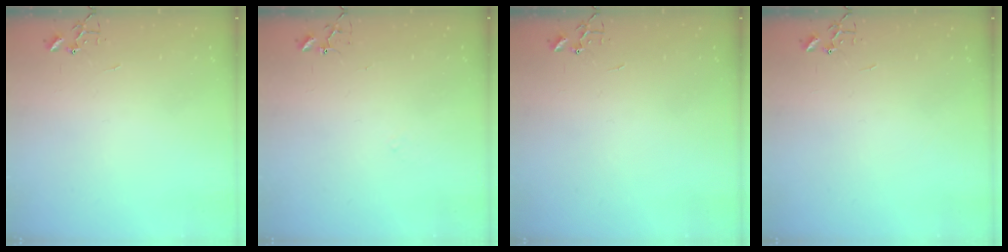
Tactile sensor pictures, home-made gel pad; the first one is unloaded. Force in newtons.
{"total": 5.7, "press": 5.6, "slide": 0.7}
{"total": 0.0}
{"total": 0.0}